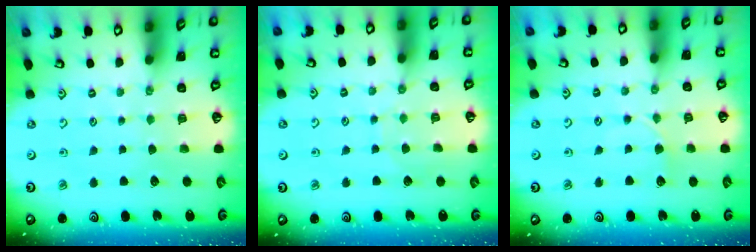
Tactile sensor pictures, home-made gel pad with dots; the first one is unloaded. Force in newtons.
{"total": 4.8, "press": 4.7, "slide": 0.5}
{"total": 3.6, "press": 3.6, "slide": 0.4}